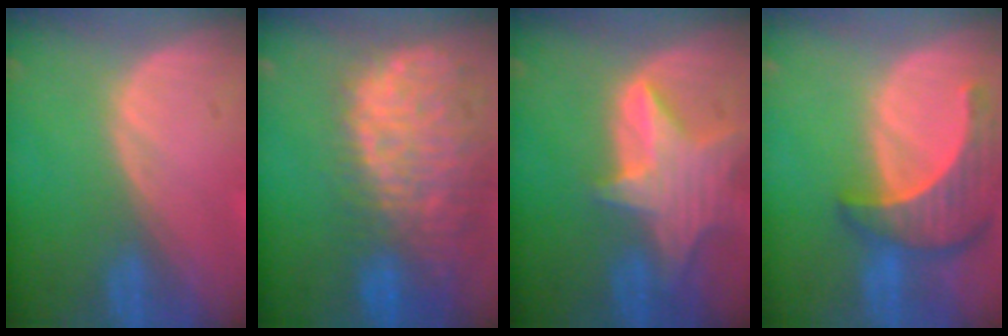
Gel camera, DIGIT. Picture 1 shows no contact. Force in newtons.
{"total": 13.8, "press": 11.2, "slide": 8.0}
{"total": 8.4, "press": 7.5, "slide": 3.9}
{"total": 7.8, "press": 7.5, "slide": 2.4}